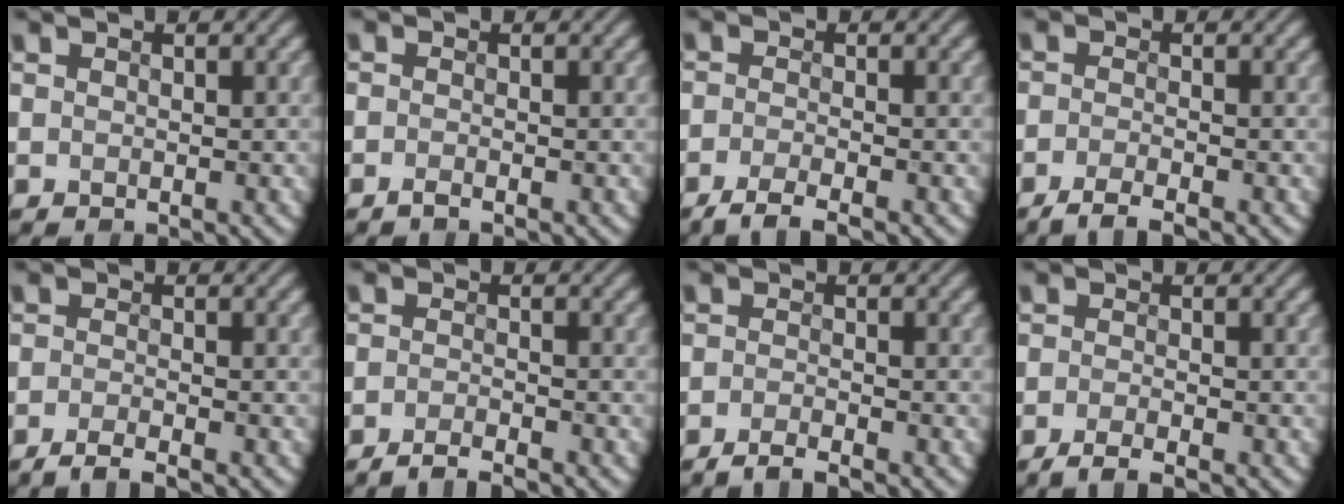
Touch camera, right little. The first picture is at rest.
{"total": 0.7, "force": [-0.6, 0.0, 0.4], "torque": [-0.012, 0.002, -0.014]}
{"total": 2.8, "force": [-2.1, 0.4, 1.8], "torque": [-0.041, -0.001, -0.047]}
{"total": 2.5, "force": [-1.9, 0.3, 1.5], "torque": [-0.036, 0.000, -0.043]}
{"total": 2.2, "force": [-1.8, 0.2, 1.3], "torque": [-0.032, 0.000, -0.040]}
{"total": 2.1, "force": [-1.9, 0.1, 1.0], "torque": [-0.021, 0.003, -0.039]}
{"total": 2.0, "force": [-1.7, 0.1, 1.0], "torque": [-0.025, 0.002, -0.038]}
{"total": 2.2, "force": [-1.7, 0.3, 1.4], "torque": [-0.032, 0.000, -0.038]}